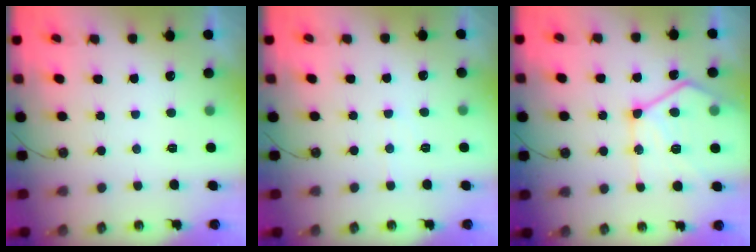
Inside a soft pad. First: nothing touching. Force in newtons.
{"total": 4.9, "press": 4.8, "slide": 0.7}
{"total": 17.9, "press": 17.8, "slide": 2.0}